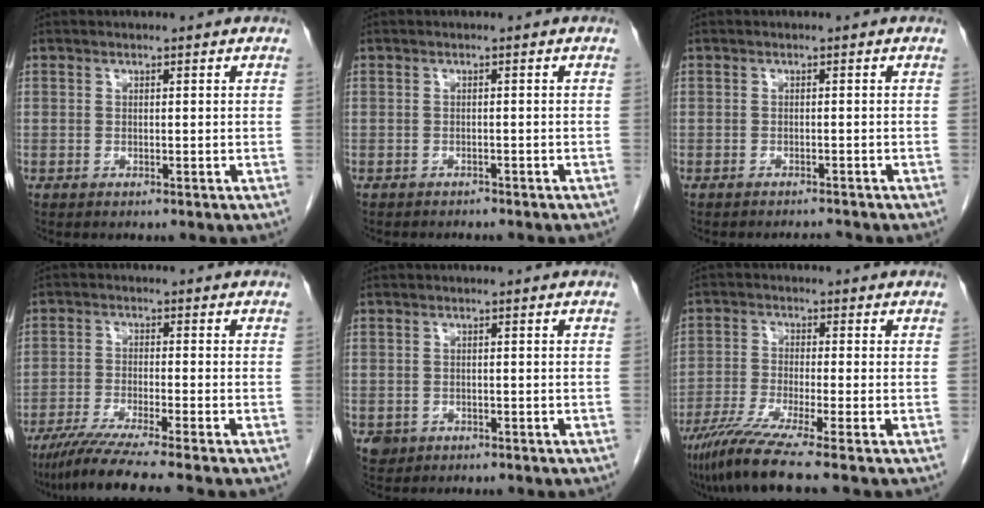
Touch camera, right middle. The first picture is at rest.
{"total": 2.4, "force": [-2.2, 0.9, 0.7], "torque": [-0.016, -0.001, -0.022]}
{"total": 1.8, "force": [-1.8, 0.0, 0.2], "torque": [-0.003, -0.005, -0.024]}
{"total": 9.0, "force": [-7.3, -1.5, 5.0], "torque": [-0.073, -0.032, -0.120]}
{"total": 1.8, "force": [-0.9, 1.6, 0.3], "torque": [-0.004, 0.005, -0.010]}
{"total": 8.3, "force": [-6.2, -1.5, 5.3], "torque": [-0.093, -0.033, -0.113]}